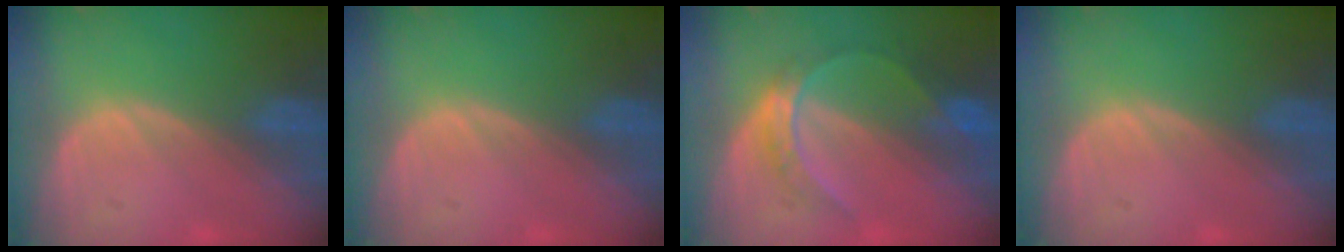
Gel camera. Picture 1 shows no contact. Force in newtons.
{"total": 0.0}
{"total": 6.5, "press": 5.6, "slide": 3.4}
{"total": 0.0}